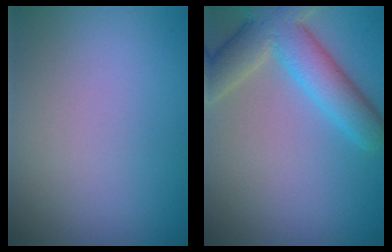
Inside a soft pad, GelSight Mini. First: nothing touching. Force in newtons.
{"total": 6.6, "press": 6.5, "slide": 0.4}